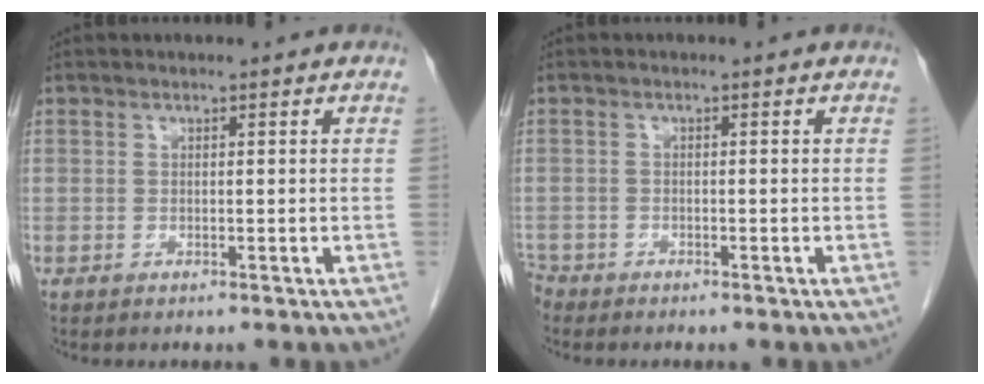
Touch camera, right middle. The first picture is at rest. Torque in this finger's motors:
{"motor_torque": [0.04, -0.01, 0.03, -0.03]}